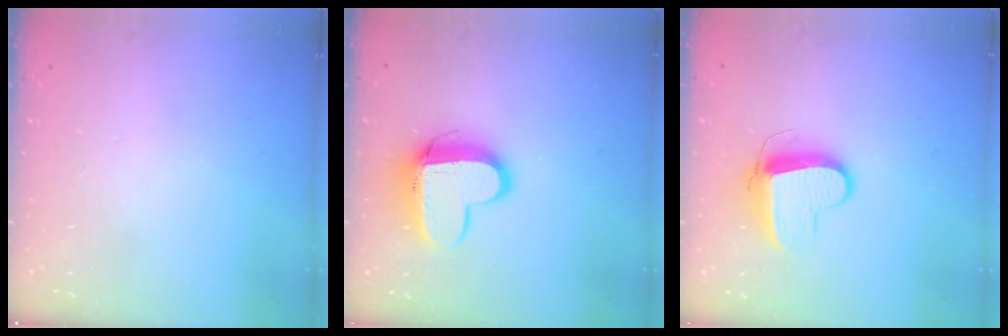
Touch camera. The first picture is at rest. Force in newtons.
{"total": 12.1, "press": 12.0, "slide": 1.2}
{"total": 9.6, "press": 9.5, "slide": 0.9}